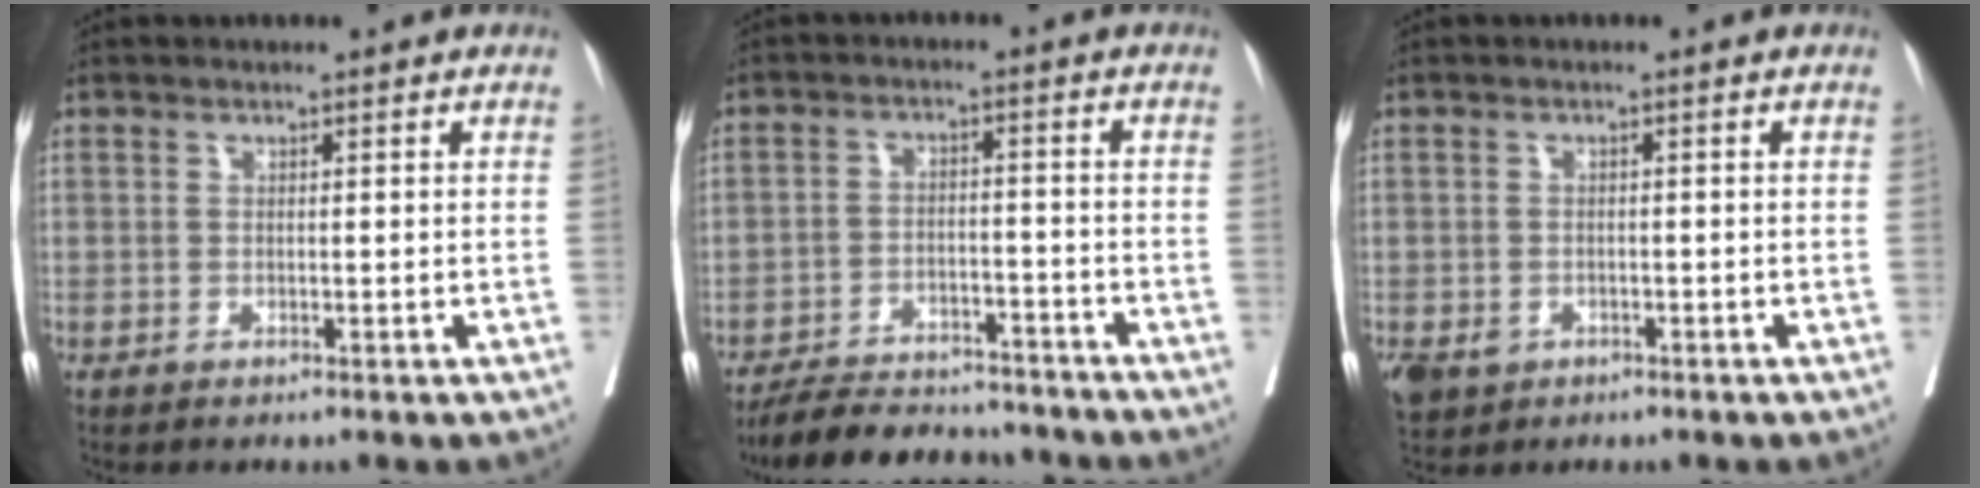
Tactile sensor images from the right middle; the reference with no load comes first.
{"total": 12.1, "force": [-11.1, 3.6, 3.3], "torque": [-0.045, 0.005, -0.161]}
{"total": 4.5, "force": [-2.1, 3.6, 1.6], "torque": [-0.033, -0.002, -0.028]}